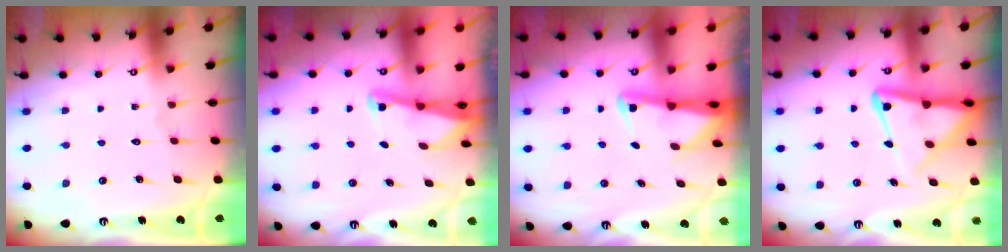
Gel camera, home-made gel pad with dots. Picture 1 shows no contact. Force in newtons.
{"total": 2.0, "press": 2.0, "slide": 0.3}
{"total": 2.5, "press": 2.5, "slide": 0.5}
{"total": 11.1, "press": 11.1, "slide": 1.1}